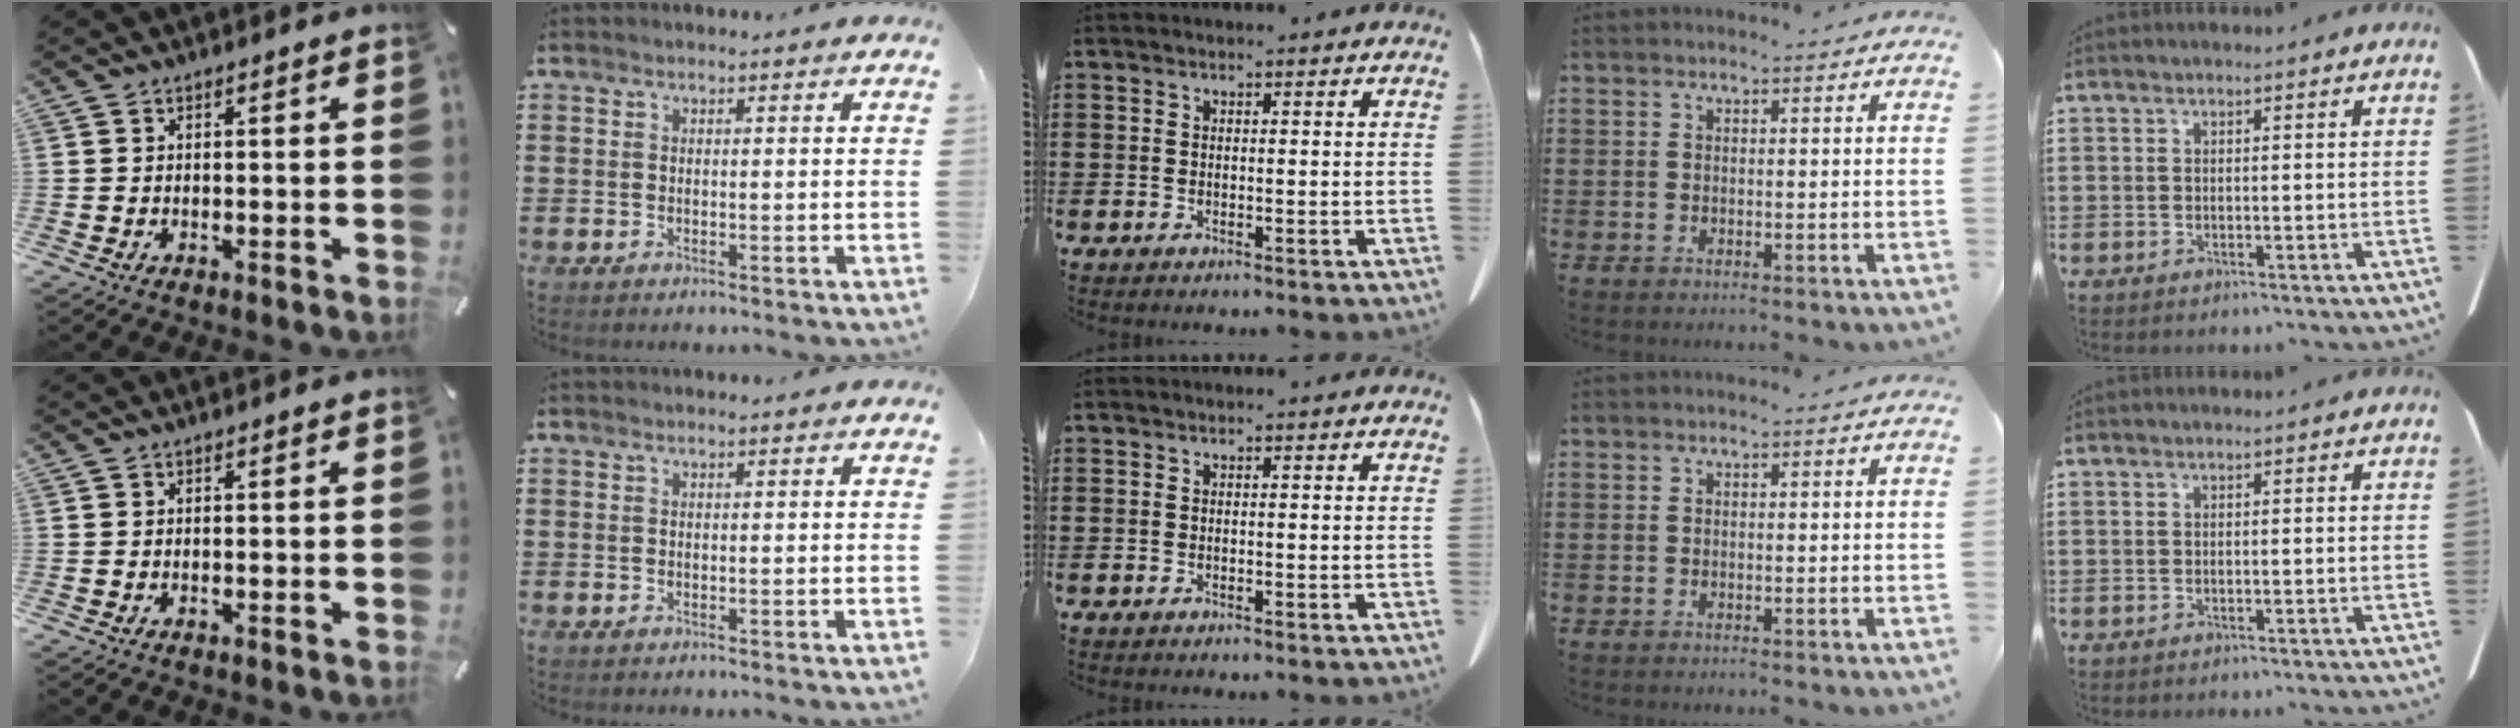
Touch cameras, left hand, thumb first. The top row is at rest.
{}